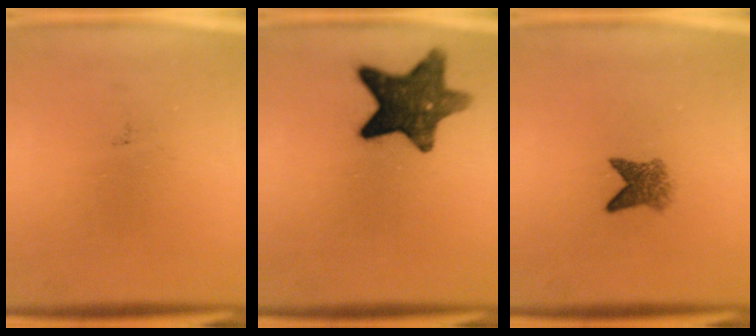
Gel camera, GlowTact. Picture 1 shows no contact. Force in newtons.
{"total": 12.1}
{"total": 3.2}